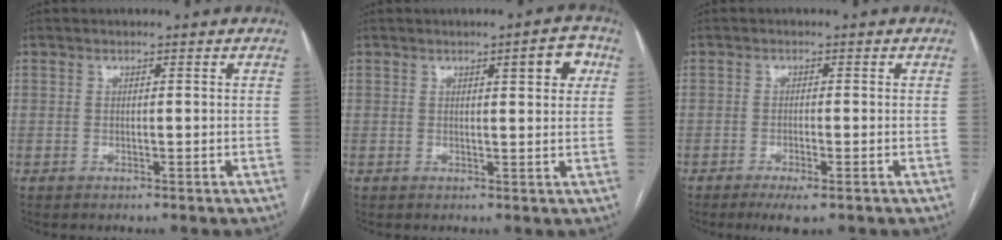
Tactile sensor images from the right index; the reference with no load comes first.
{"total": 4.3, "force": [1.7, 0.9, 3.8], "torque": [-0.047, 0.005, 0.022]}
{"total": 3.6, "force": [-2.2, 0.6, 2.9], "torque": [-0.050, -0.008, -0.033]}